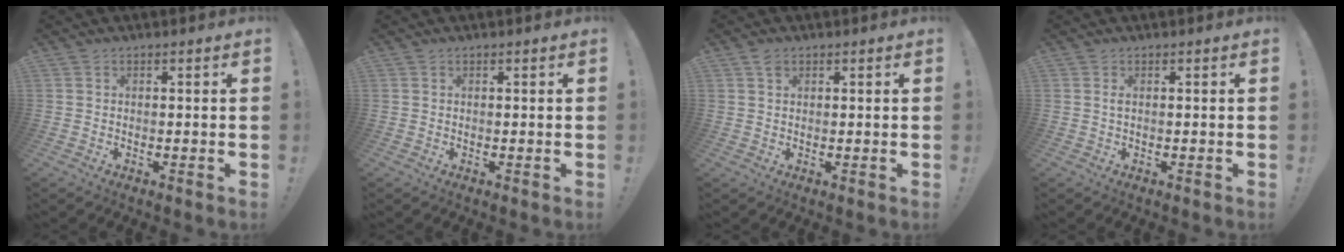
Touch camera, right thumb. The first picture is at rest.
{"total": 0.0}
{"total": 1.7, "force": [1.1, 0.9, 0.8], "torque": [-0.010, -0.004, 0.019]}
{"total": 0.9, "force": [0.2, 0.1, 0.9], "torque": [-0.020, 0.003, 0.002]}